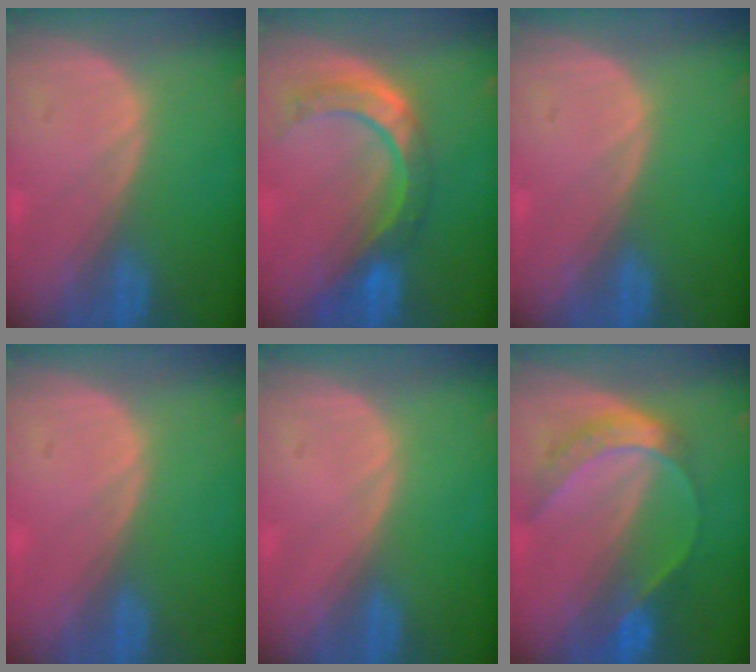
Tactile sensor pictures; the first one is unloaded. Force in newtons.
{"total": 8.6, "press": 7.3, "slide": 4.7}
{"total": 0.0}
{"total": 0.6, "press": 0.2, "slide": 0.5}
{"total": 0.0}
{"total": 7.1, "press": 6.0, "slide": 3.9}